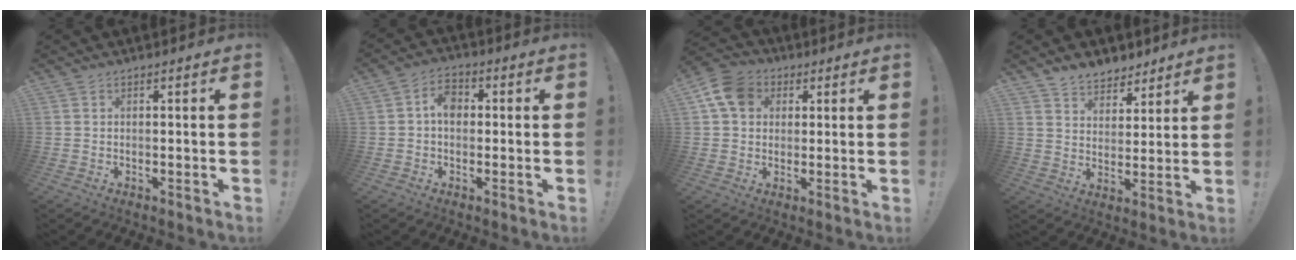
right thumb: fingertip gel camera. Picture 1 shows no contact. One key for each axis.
{"total": 6.1, "fx": 0.3, "fy": 4.4, "fz": 4.2, "tx": -0.064, "ty": 0.010, "tz": 0.005}
{"total": 10.6, "fx": 3.5, "fy": 8.4, "fz": 5.4, "tx": -0.090, "ty": -0.002, "tz": 0.070}
{"total": 7.5, "fx": 6.2, "fy": 4.1, "fz": 1.2, "tx": -0.019, "ty": -0.047, "tz": 0.120}